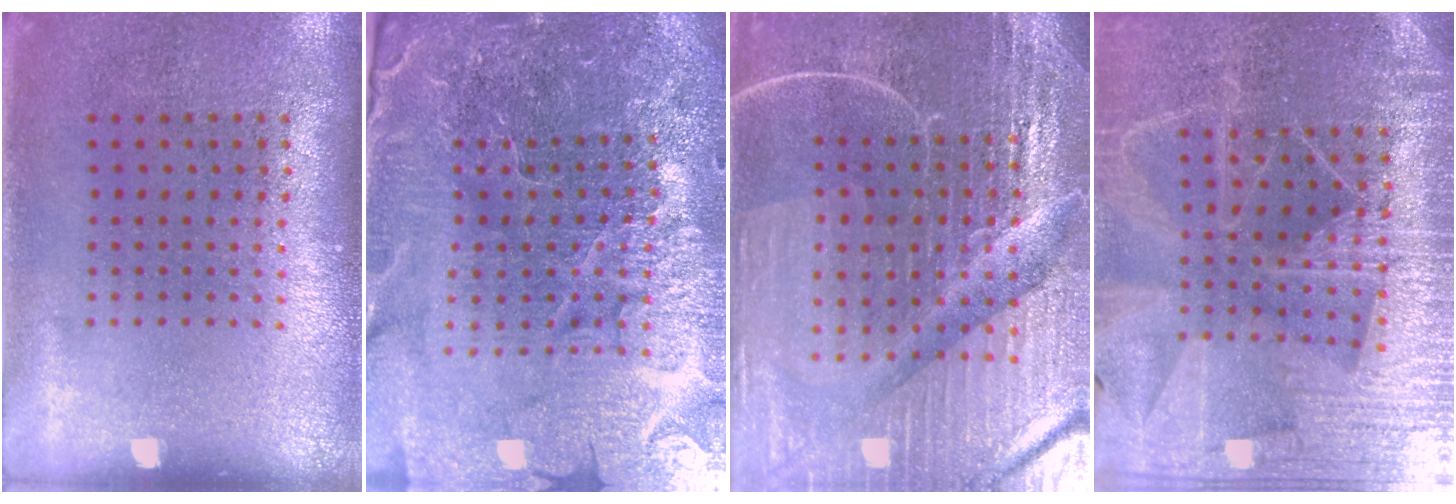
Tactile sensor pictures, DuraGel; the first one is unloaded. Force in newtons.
{"total": 6.3, "press": 5.6, "slide": 2.9}
{"total": 6.9, "press": 6.1, "slide": 3.3}
{"total": 5.1, "press": 4.7, "slide": 2.2}